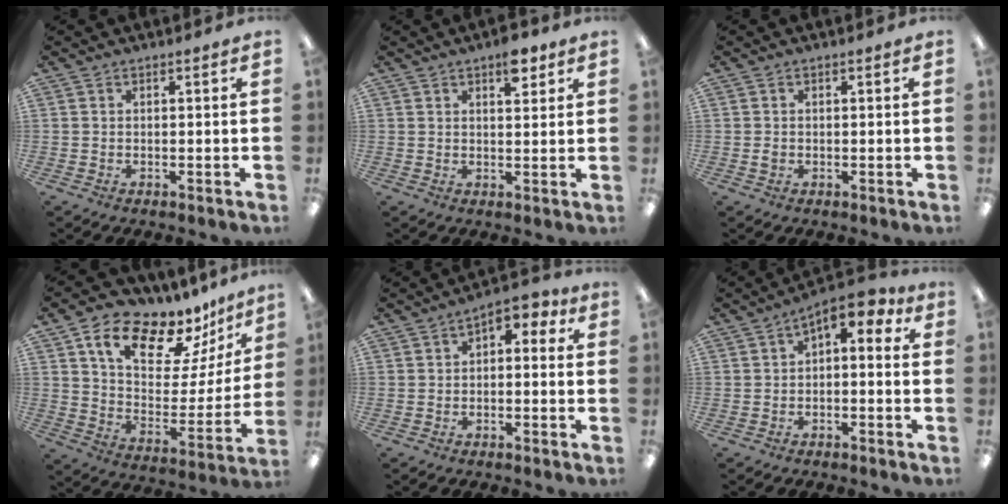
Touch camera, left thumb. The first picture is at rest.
{"total": 5.6, "force": [3.5, 2.4, 3.6], "torque": [-0.030, -0.020, 0.053]}
{"total": 1.0, "force": [-0.1, 0.9, 0.5], "torque": [-0.010, 0.004, -0.003]}
{"total": 17.3, "force": [12.8, 7.6, 8.8], "torque": [-0.144, -0.092, 0.218]}
{"total": 3.5, "force": [0.0, 2.4, 2.6], "torque": [-0.034, 0.002, -0.008]}
{"total": 6.4, "force": [2.0, 3.2, 5.2], "torque": [-0.069, -0.012, 0.027]}